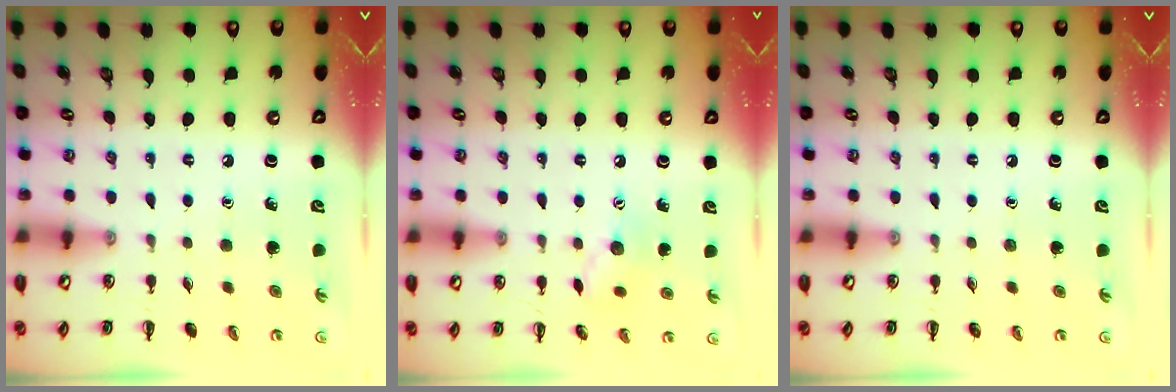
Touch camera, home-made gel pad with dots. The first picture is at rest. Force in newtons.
{"total": 7.9, "press": 7.9, "slide": 0.4}
{"total": 0.0}